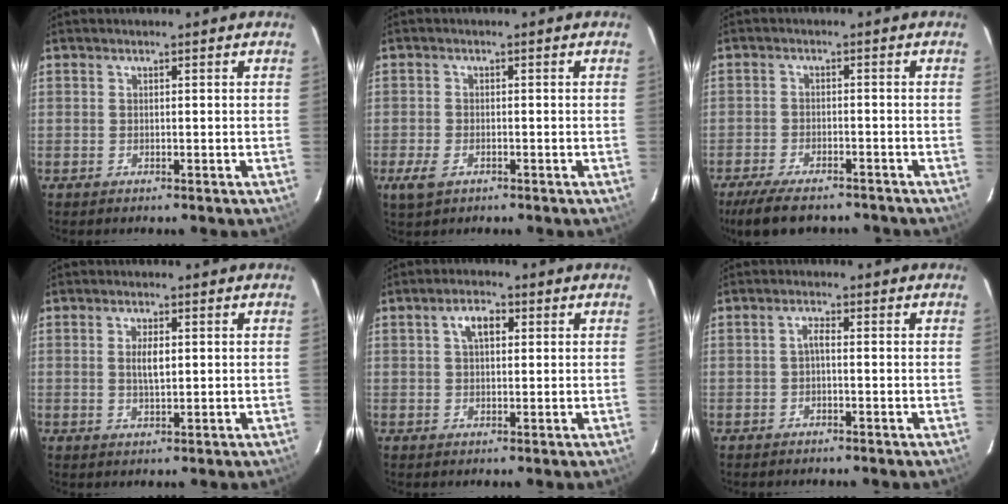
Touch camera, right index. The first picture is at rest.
{"total": 3.9, "force": [-2.1, 2.2, 2.4], "torque": [-0.057, -0.008, -0.038]}
{"total": 11.6, "force": [-9.6, 3.6, 5.6], "torque": [-0.125, -0.023, -0.152]}
{"total": 3.4, "force": [0.5, 1.3, 3.1], "torque": [-0.055, -0.001, 0.010]}
{"total": 4.1, "force": [1.3, 2.3, 3.2], "torque": [-0.056, 0.014, 0.024]}
{"total": 1.5, "force": [-0.4, 0.4, 1.3], "torque": [-0.027, 0.007, -0.009]}